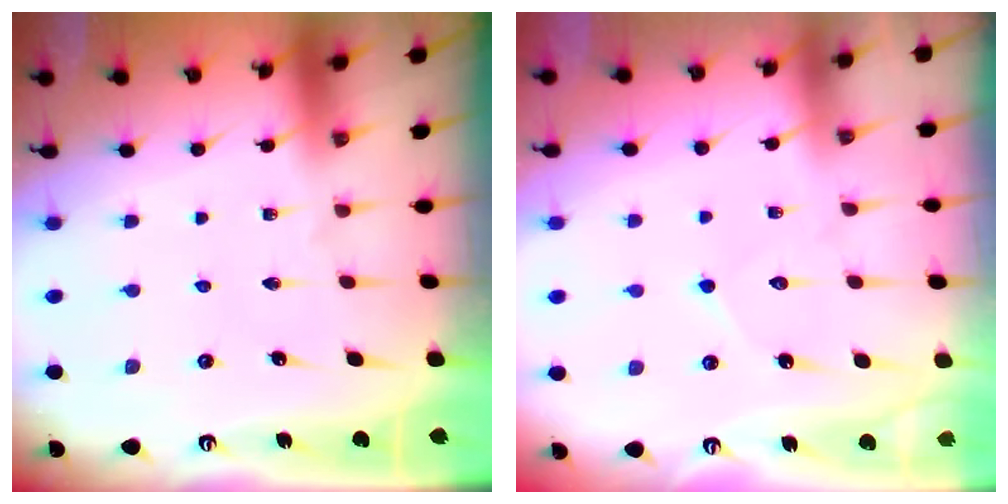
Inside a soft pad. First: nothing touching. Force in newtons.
{"total": 5.5, "press": 5.5, "slide": 0.5}